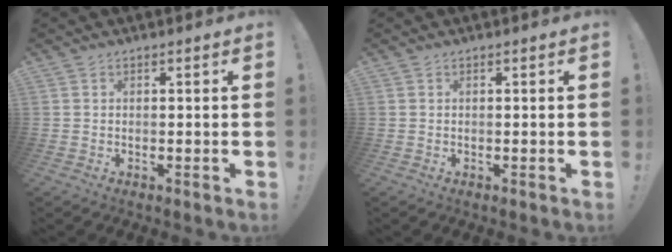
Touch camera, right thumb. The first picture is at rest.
{"total": 0.0}